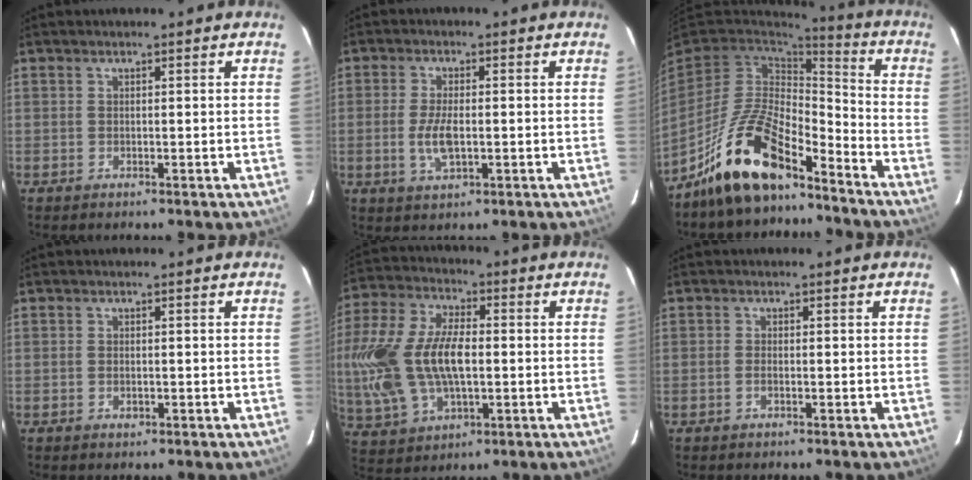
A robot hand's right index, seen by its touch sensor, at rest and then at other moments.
{"total": 5.7, "force": [-1.0, 2.4, 5.1], "torque": [-0.107, -0.005, -0.019]}
{"total": 16.2, "force": [-11.8, 5.6, 9.6], "torque": [-0.199, 0.002, -0.219]}
{"total": 1.1, "force": [-0.3, 0.8, 0.7], "torque": [-0.013, 0.000, -0.005]}
{"total": 21.2, "force": [-0.9, 11.8, 17.6], "torque": [-0.392, 0.009, -0.006]}
{"total": 1.1, "force": [-0.5, 0.4, 0.9], "torque": [-0.022, 0.001, -0.010]}